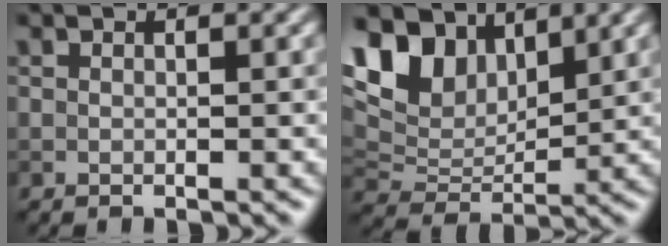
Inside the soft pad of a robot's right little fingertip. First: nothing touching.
{"total": 9.4, "force": [5.1, 5.5, 5.6], "torque": [-0.127, 0.009, 0.092]}